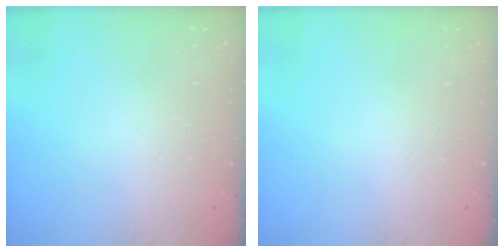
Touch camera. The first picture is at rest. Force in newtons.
{"total": 0.0}